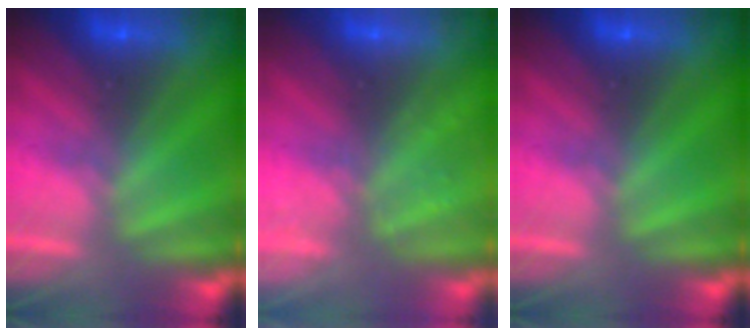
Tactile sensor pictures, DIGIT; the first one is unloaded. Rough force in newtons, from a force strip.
{"total": 2.3}
{"total": 0.0}